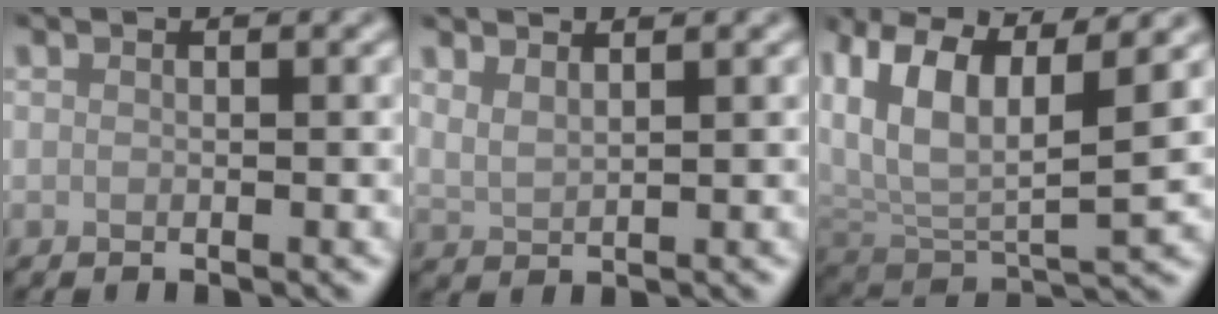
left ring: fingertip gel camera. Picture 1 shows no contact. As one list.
[{"total": 1.8, "force": [1.5, 0.5, 0.9], "torque": [-0.018, -0.001, 0.032]}, {"total": 10.0, "force": [4.3, 4.3, 7.9], "torque": [-0.150, 0.012, 0.078]}]